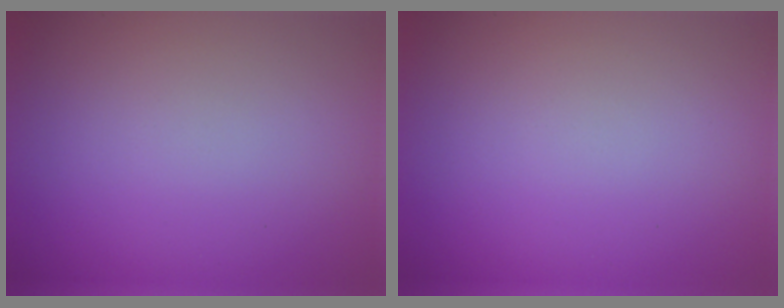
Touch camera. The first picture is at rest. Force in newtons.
{"total": 0.0}